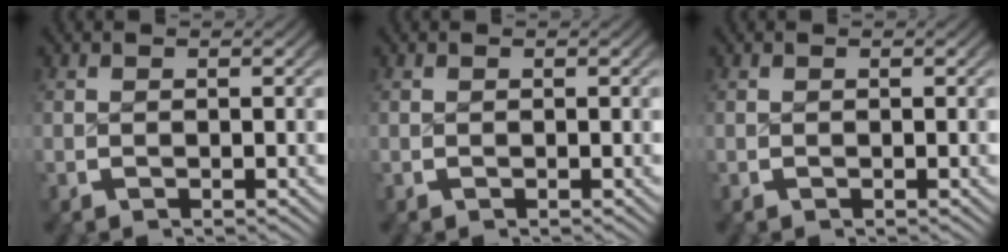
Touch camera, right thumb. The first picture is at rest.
{"total": 0.0}
{"total": 0.0}